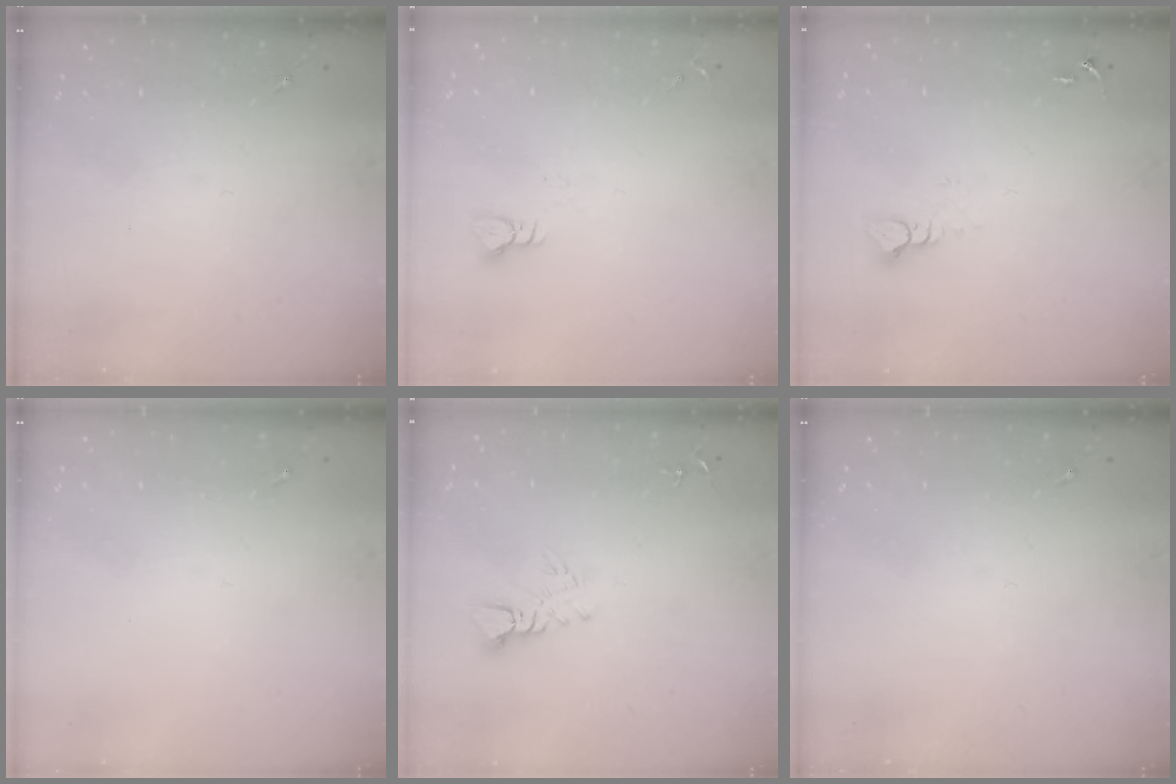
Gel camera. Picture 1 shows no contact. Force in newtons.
{"total": 3.5, "press": 3.5, "slide": 0.3}
{"total": 3.5, "press": 3.5, "slide": 0.2}
{"total": 0.0}
{"total": 5.6, "press": 5.6, "slide": 0.6}
{"total": 0.0}